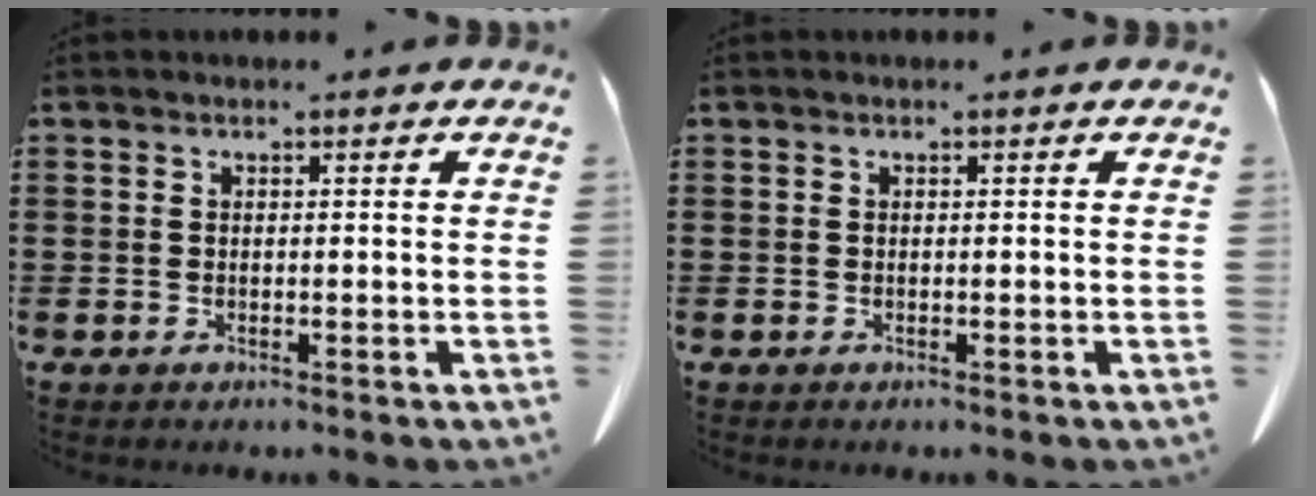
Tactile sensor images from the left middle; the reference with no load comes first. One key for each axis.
{"total": 0.0}